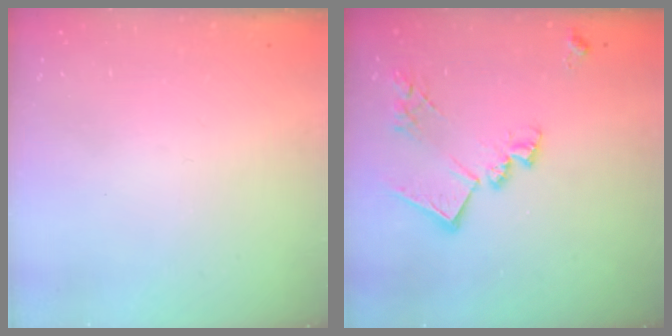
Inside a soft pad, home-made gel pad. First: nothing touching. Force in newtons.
{"total": 16.3, "press": 16.3, "slide": 0.8}